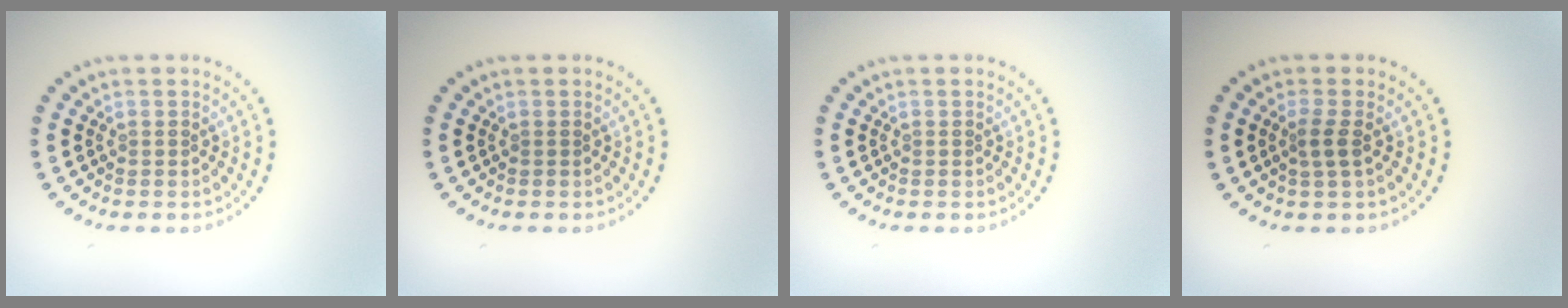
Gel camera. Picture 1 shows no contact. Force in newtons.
{"total": 0.0}
{"total": 0.0}
{"total": 1.6, "press": 1.3, "slide": 0.8}